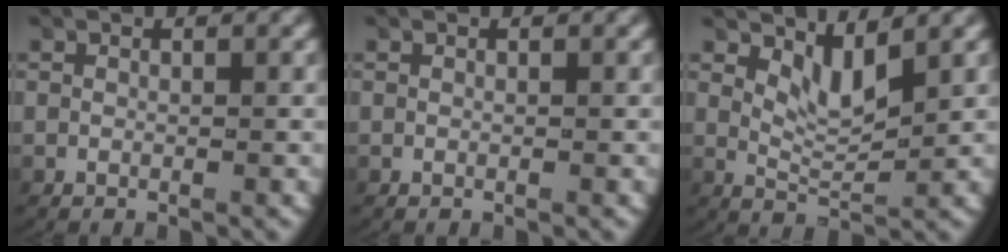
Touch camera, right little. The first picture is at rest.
{"total": 0.0}
{"total": 3.1, "force": [2.1, 0.7, 2.2], "torque": [-0.047, -0.012, 0.045]}